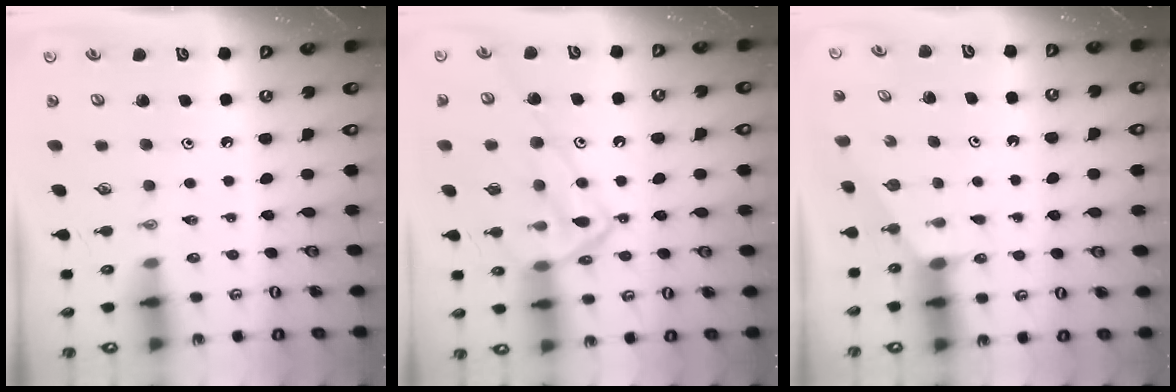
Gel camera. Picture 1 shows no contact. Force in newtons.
{"total": 17.6, "press": 17.6, "slide": 1.4}
{"total": 1.0, "press": 1.0, "slide": 0.2}